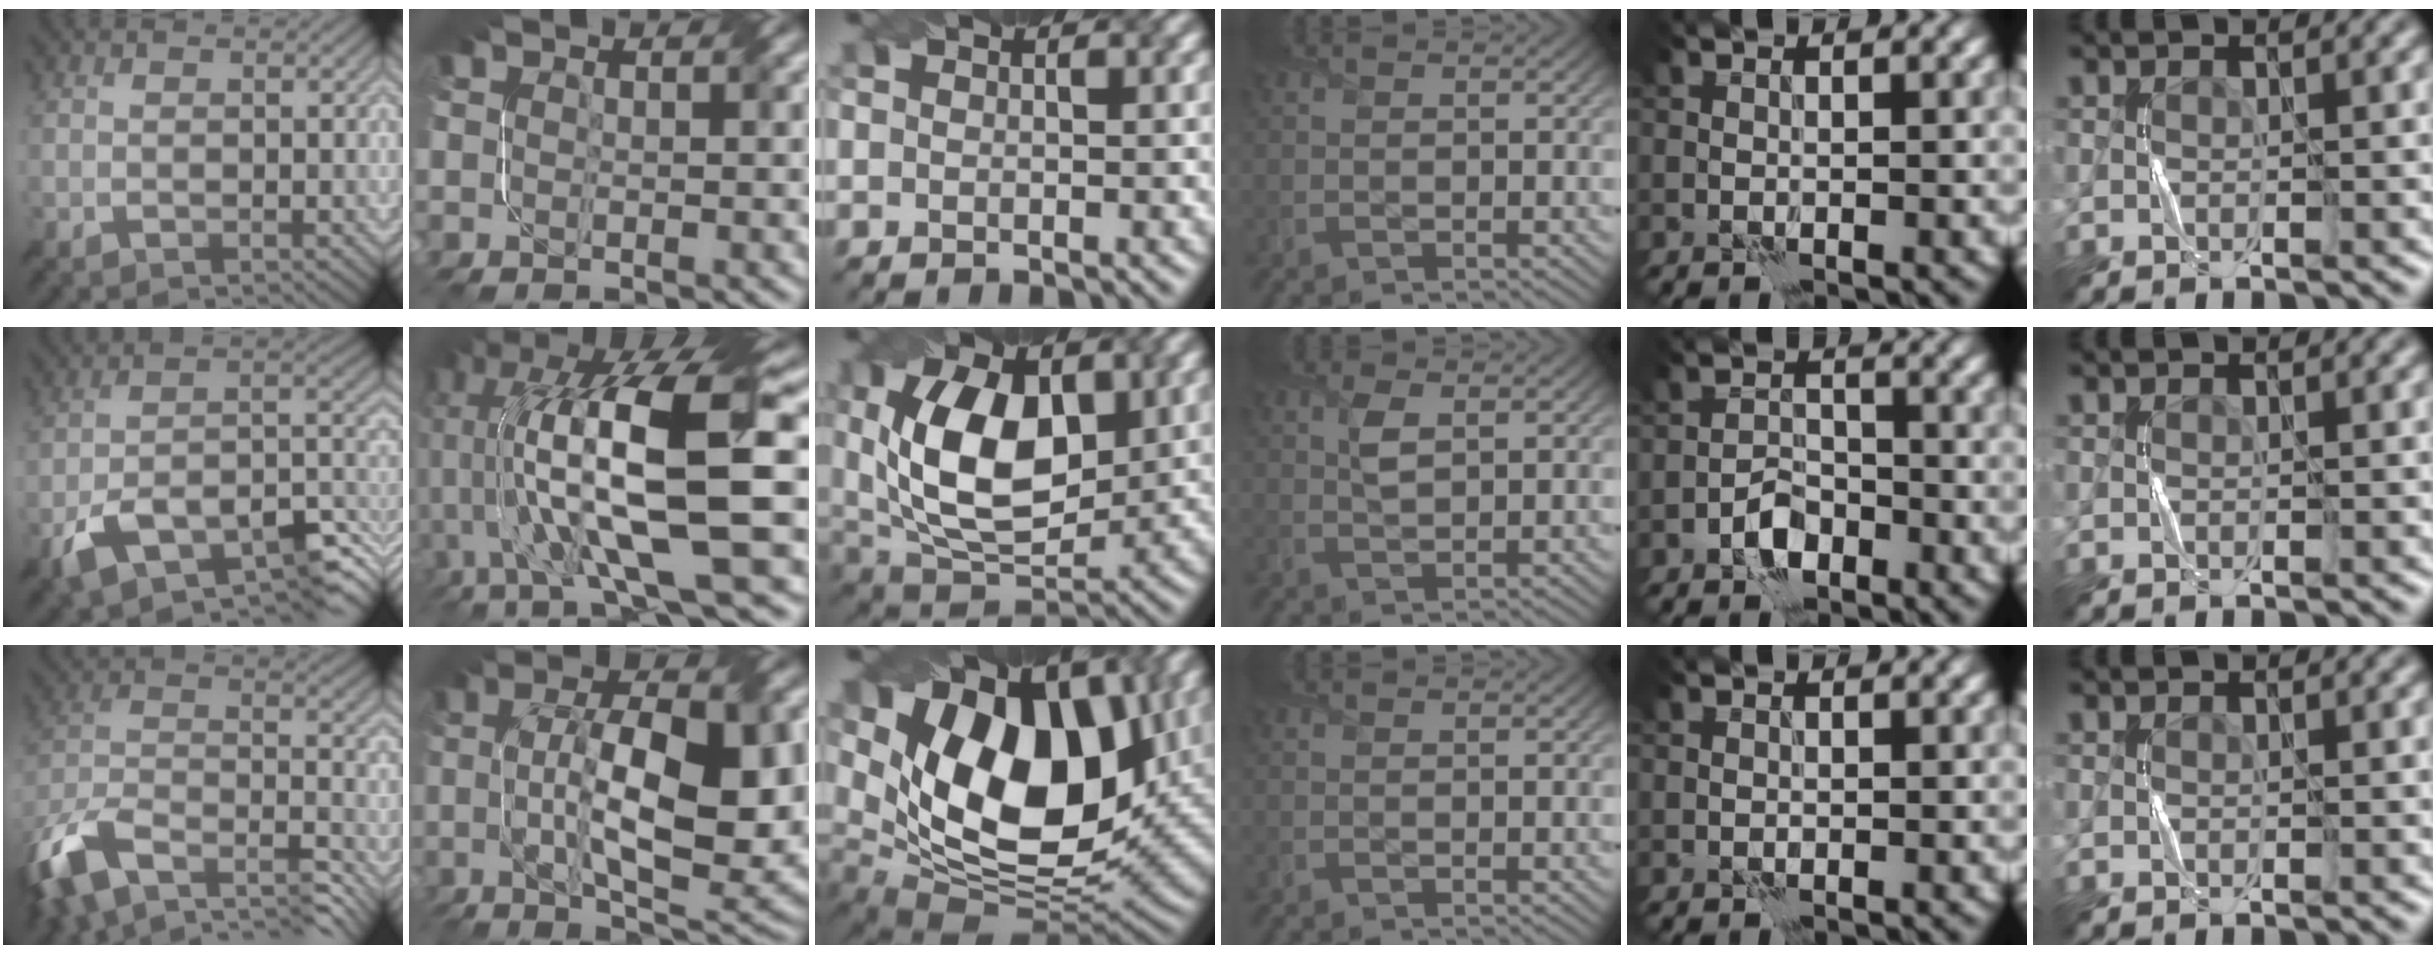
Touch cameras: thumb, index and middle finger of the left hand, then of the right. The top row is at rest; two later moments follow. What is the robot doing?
{"motion": "twist", "object": "screw"}